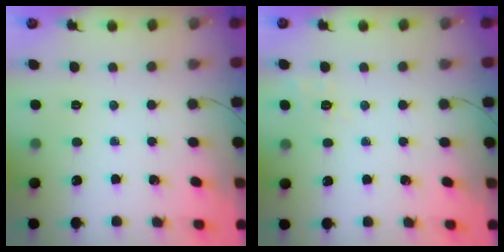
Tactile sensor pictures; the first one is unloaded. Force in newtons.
{"total": 1.7, "press": 0.1, "slide": 1.7}